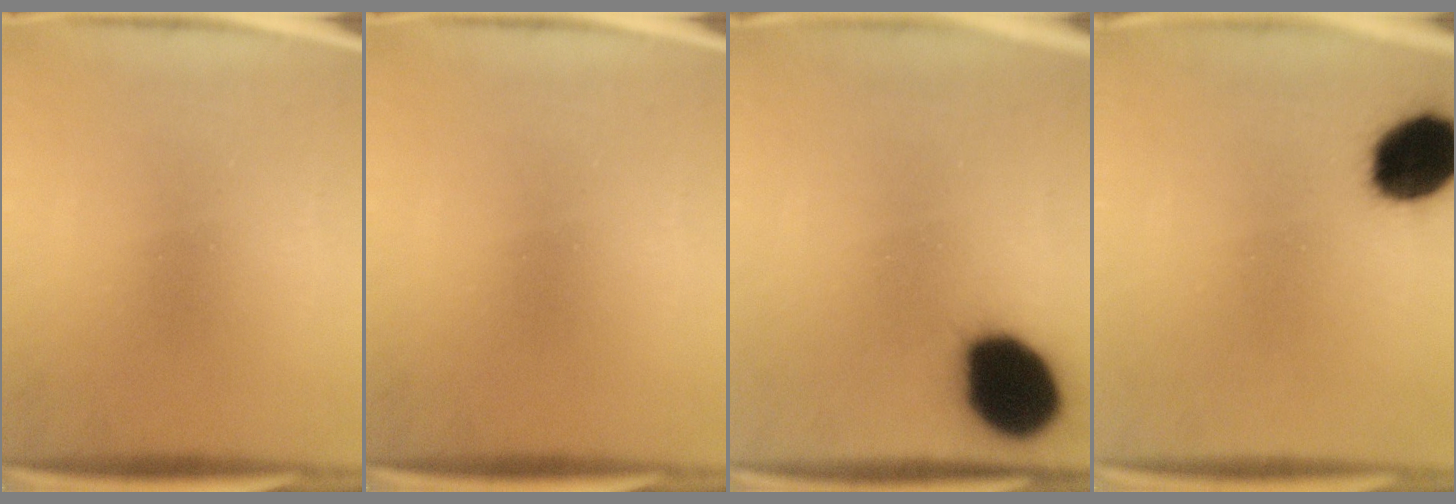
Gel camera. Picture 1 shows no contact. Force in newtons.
{"total": 0.0}
{"total": 19.3}
{"total": 13.6}